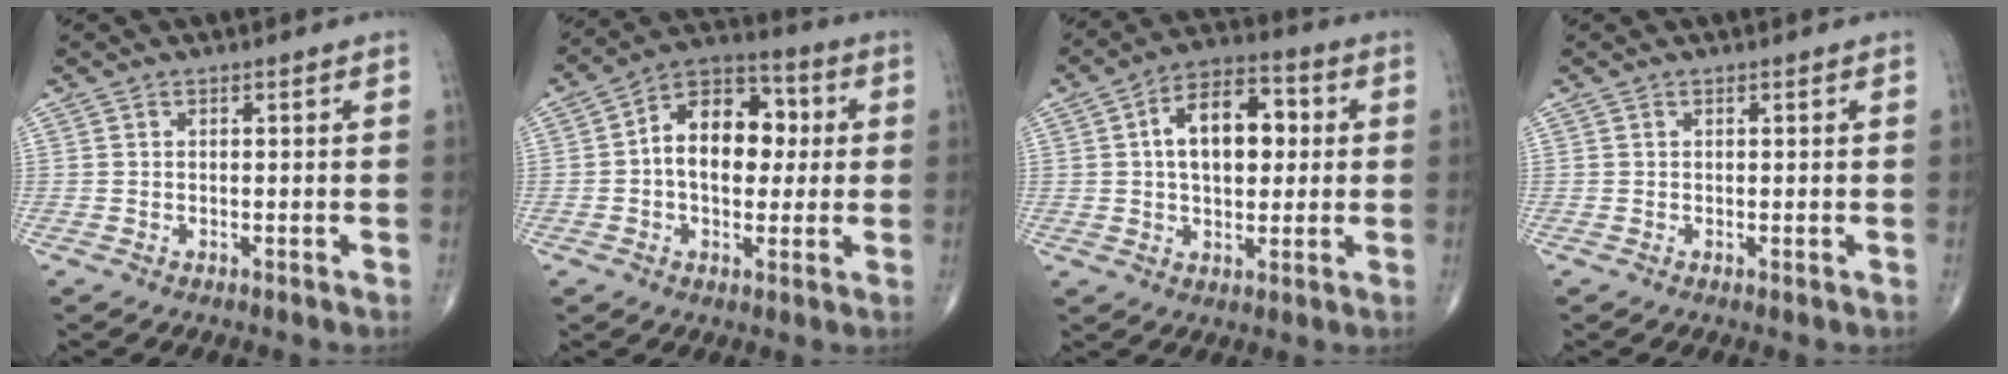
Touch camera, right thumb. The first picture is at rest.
{"total": 14.0, "force": [0.9, 9.2, 10.4], "torque": [-0.125, 0.031, 0.004]}
{"total": 13.1, "force": [1.9, 7.8, 10.3], "torque": [-0.139, 0.020, 0.023]}
{"total": 0.0}